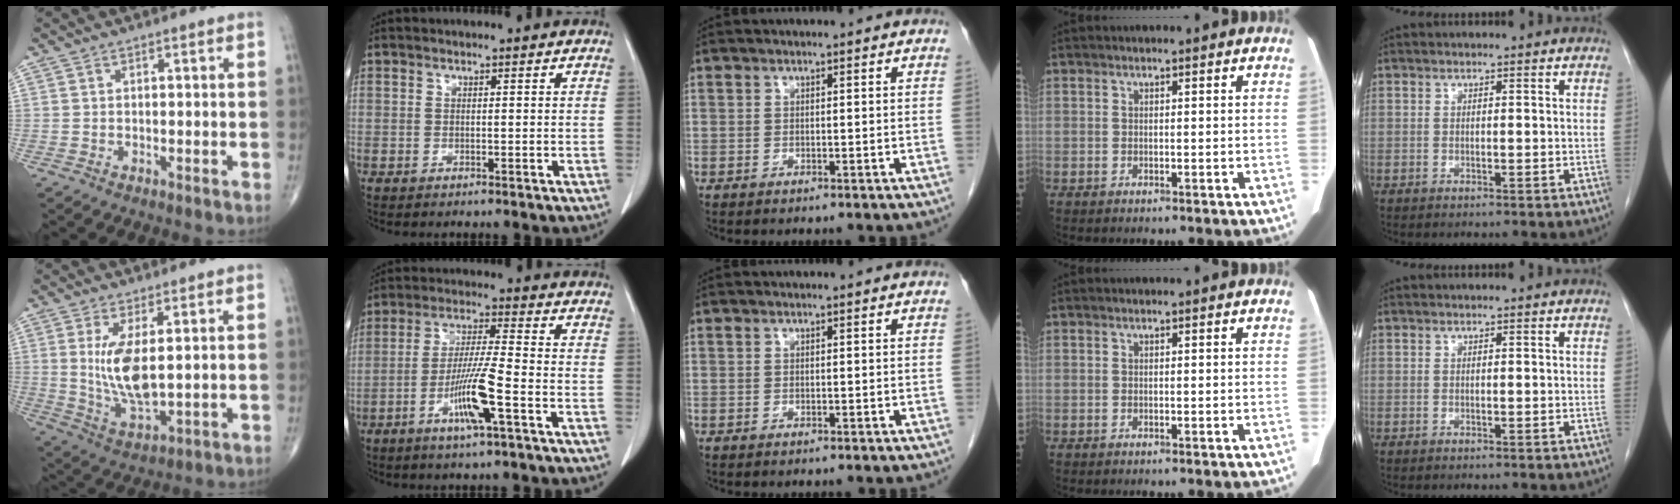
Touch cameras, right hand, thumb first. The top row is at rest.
{"thumb": {"total": 10.0, "force": [1.5, 3.8, 9.1], "torque": [-0.182, -0.028, 0.042]}, "index": {"total": 9.1, "force": [-3.7, -0.3, 8.3], "torque": [-0.161, -0.010, -0.072]}}